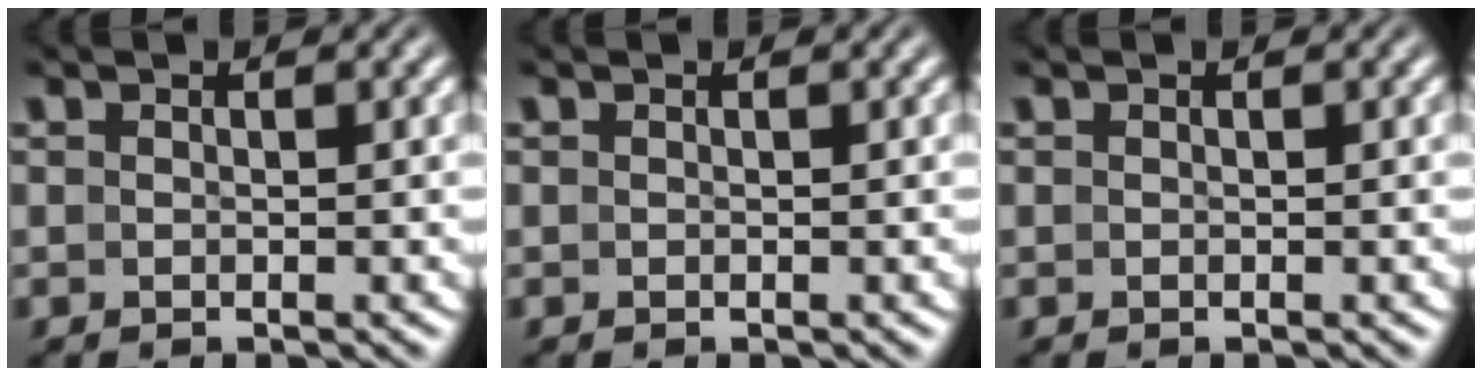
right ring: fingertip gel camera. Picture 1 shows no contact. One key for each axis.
{"total": 0.0}
{"total": 0.0}